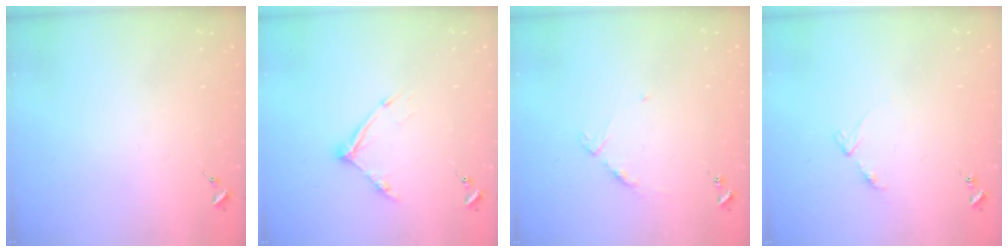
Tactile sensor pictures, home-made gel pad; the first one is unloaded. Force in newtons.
{"total": 10.0, "press": 9.9, "slide": 0.7}
{"total": 4.7, "press": 4.6, "slide": 0.5}
{"total": 5.9, "press": 5.9, "slide": 0.7}